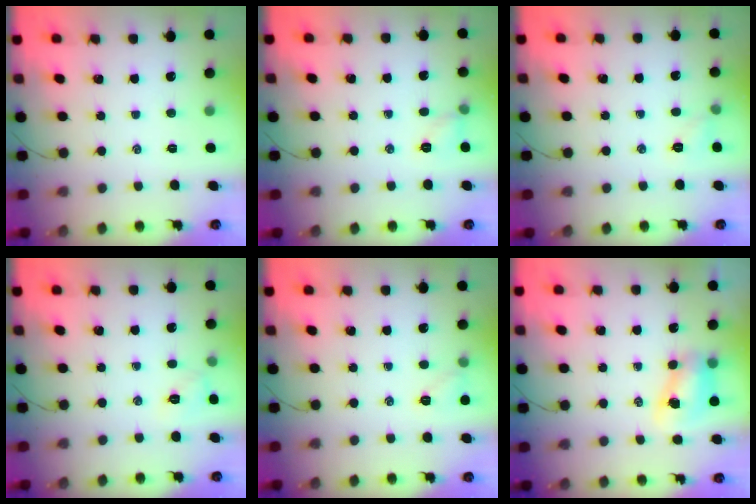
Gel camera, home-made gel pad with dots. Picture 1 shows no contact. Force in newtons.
{"total": 5.4, "press": 5.3, "slide": 1.1}
{"total": 5.1, "press": 4.9, "slide": 1.5}
{"total": 6.4, "press": 6.1, "slide": 1.9}
{"total": 5.6, "press": 5.4, "slide": 1.4}
{"total": 7.8, "press": 7.7, "slide": 1.1}